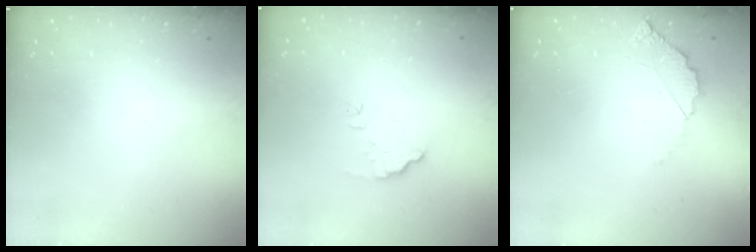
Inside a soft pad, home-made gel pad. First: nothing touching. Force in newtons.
{"total": 4.3, "press": 4.2, "slide": 0.3}
{"total": 3.5, "press": 3.5, "slide": 0.3}